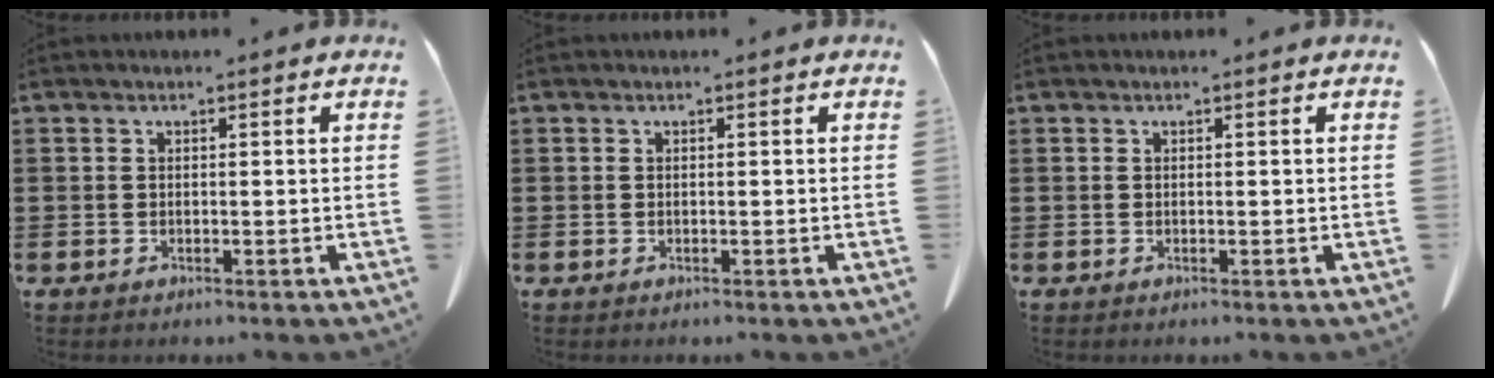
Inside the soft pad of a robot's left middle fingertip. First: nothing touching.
{"total": 0.0}
{"total": 0.0}